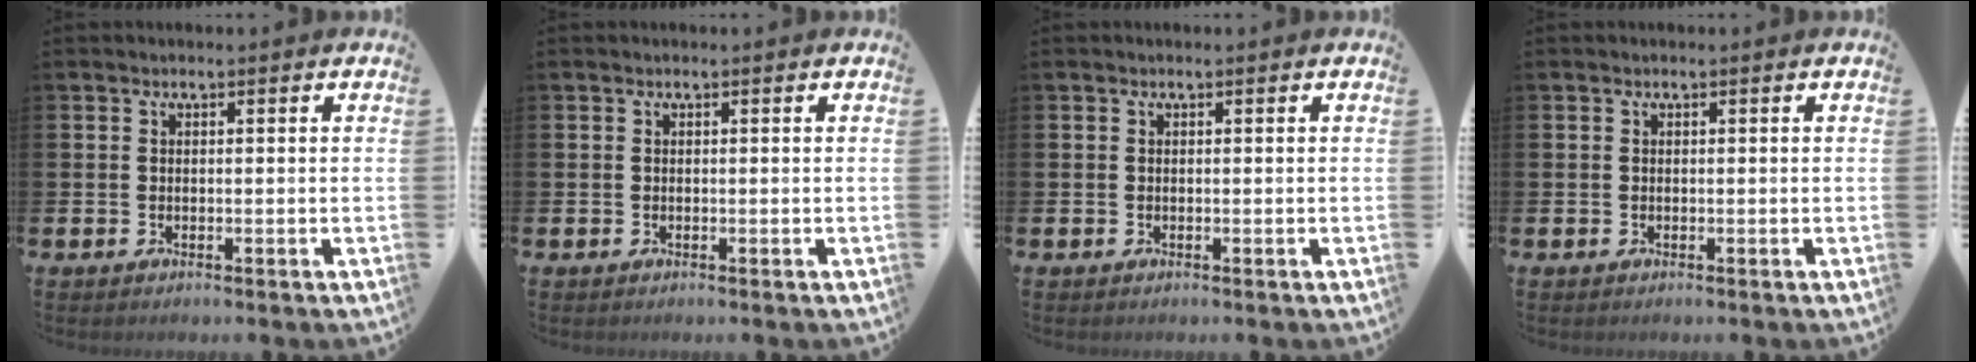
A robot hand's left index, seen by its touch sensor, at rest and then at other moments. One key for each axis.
{"total": 0.0}
{"total": 0.0}
{"total": 0.0}